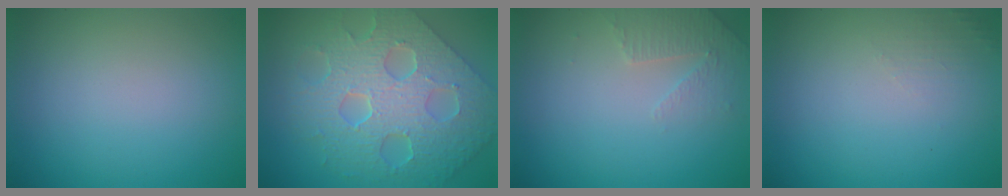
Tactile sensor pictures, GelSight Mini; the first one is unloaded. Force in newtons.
{"total": 8.8, "press": 6.8, "slide": 5.6}
{"total": 1.9, "press": 1.8, "slide": 0.5}
{"total": 1.1, "press": 1.1, "slide": 0.3}